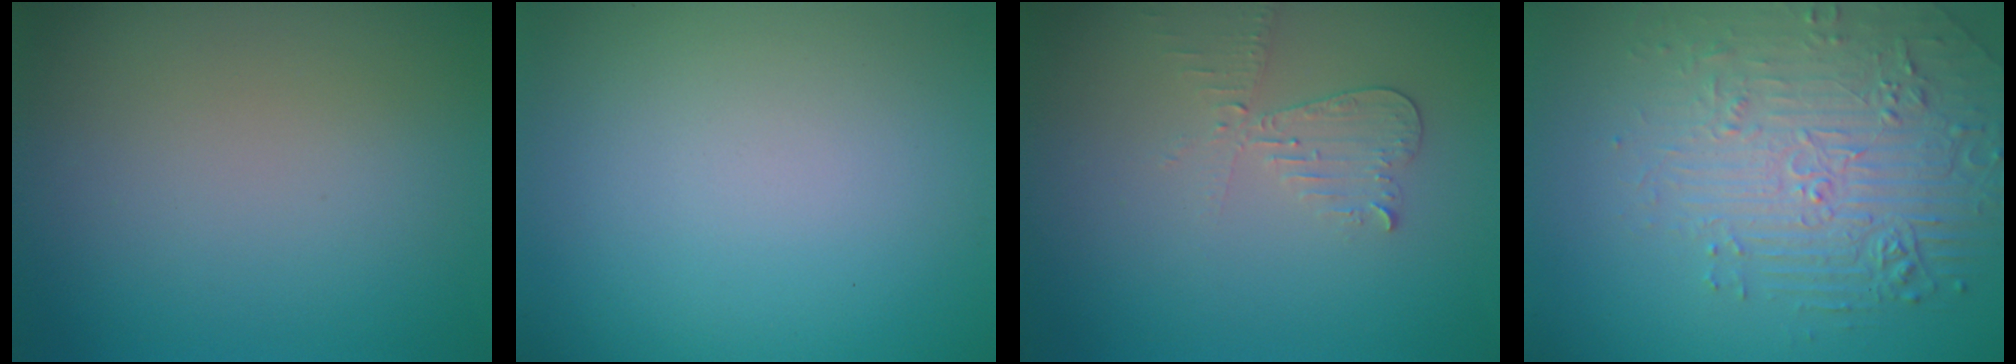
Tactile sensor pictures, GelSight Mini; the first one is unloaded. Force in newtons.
{"total": 0.0}
{"total": 2.2, "press": 2.2, "slide": 0.1}
{"total": 4.4, "press": 4.1, "slide": 1.7}